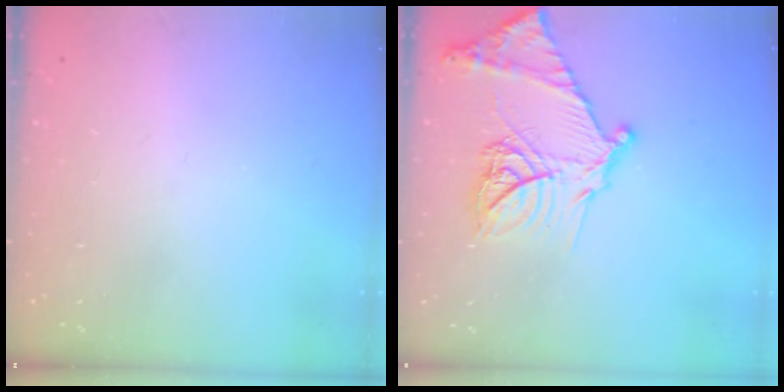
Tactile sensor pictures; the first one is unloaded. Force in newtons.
{"total": 20.3, "press": 20.3, "slide": 1.7}